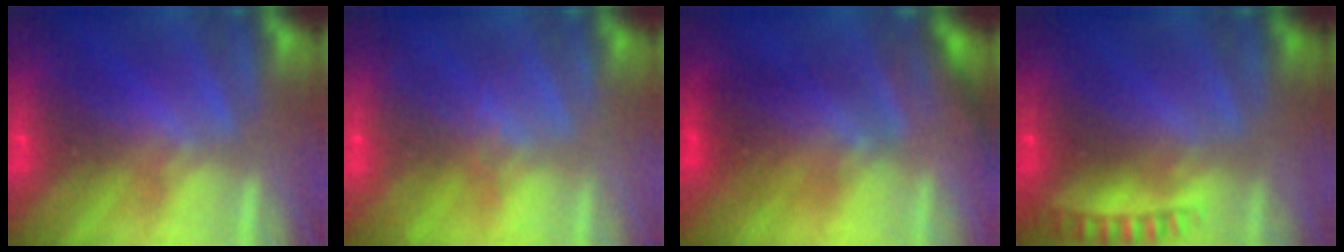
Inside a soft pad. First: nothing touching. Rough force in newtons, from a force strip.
{"total": 2.2}
{"total": 2.3}
{"total": 2.6}